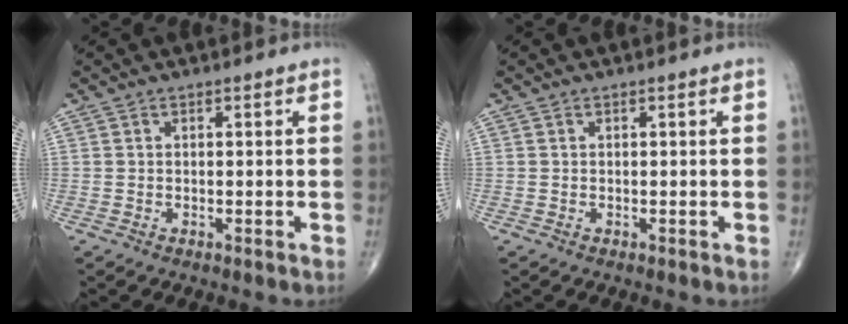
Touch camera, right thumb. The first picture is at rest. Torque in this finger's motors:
{"motor_torque": [0.00, 0.00, -0.04, 0.03, 0.00]}